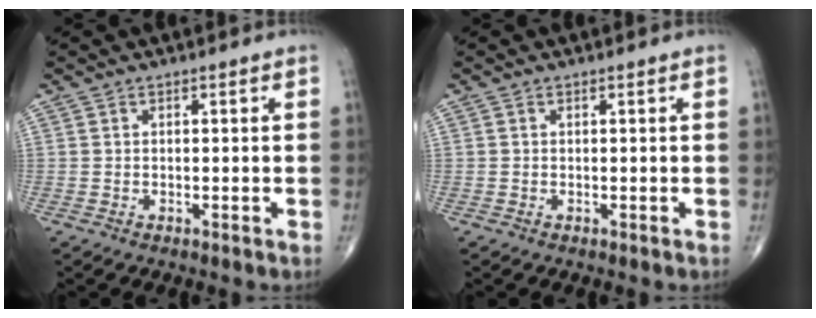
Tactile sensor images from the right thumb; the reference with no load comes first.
{"total": 0.0}